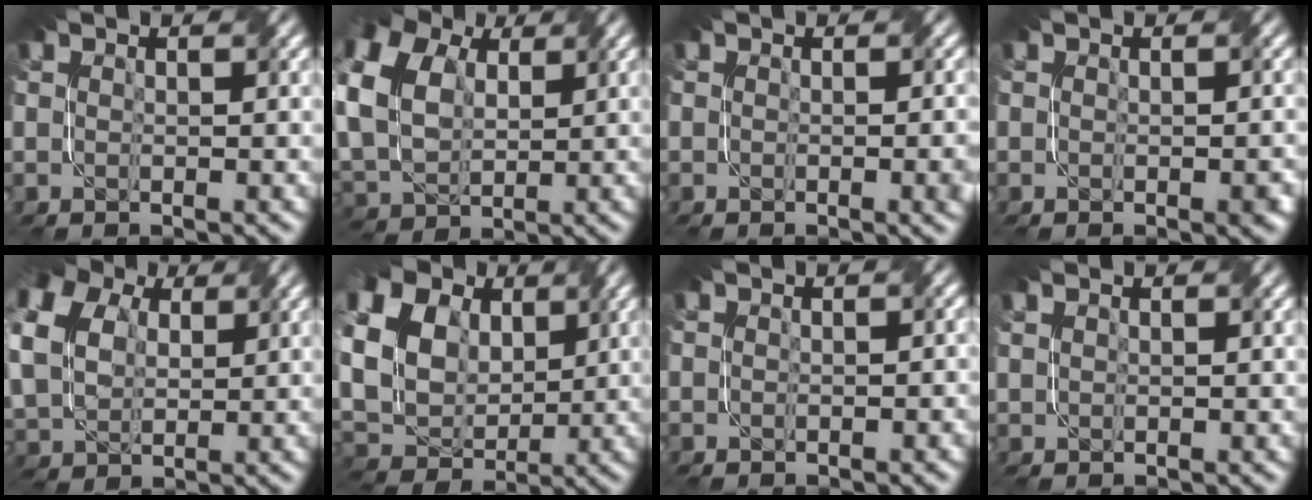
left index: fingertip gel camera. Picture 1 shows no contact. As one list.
[{"total": 15.7, "force": [5.6, 11.7, 8.9], "torque": [-0.224, 0.031, 0.095]}, {"total": 2.2, "force": [-0.4, 0.6, 2.1], "torque": [-0.018, 0.001, -0.004]}, {"total": 1.2, "force": [-0.4, 0.2, 1.1], "torque": [-0.013, -0.002, -0.005]}, {"total": 12.3, "force": [4.9, 8.8, 7.0], "torque": [-0.171, 0.029, 0.088]}, {"total": 18.0, "force": [6.5, 14.1, 9.1], "torque": [-0.224, 0.034, 0.107]}, {"total": 0.6, "force": [-0.1, 0.1, 0.6], "torque": [-0.010, 0.002, -0.003]}, {"total": 0.8, "force": [0.6, 0.2, 0.4], "torque": [-0.012, 0.002, 0.014]}]